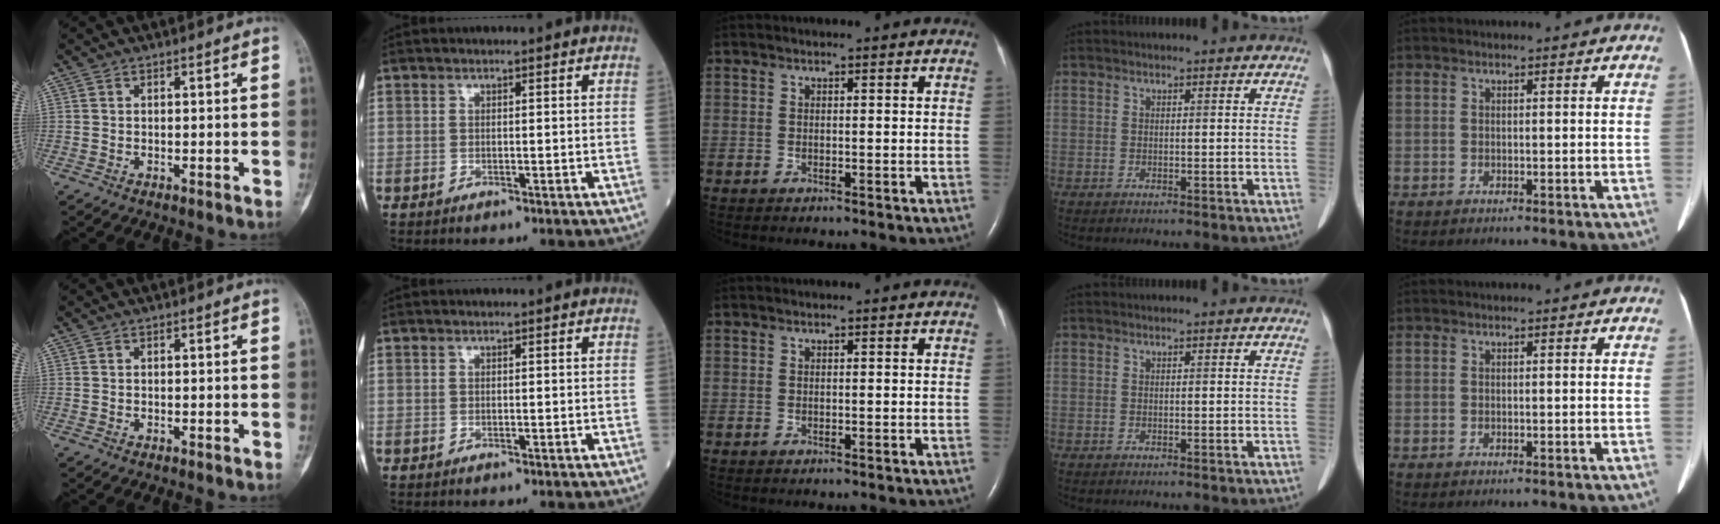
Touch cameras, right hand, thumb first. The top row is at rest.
{}